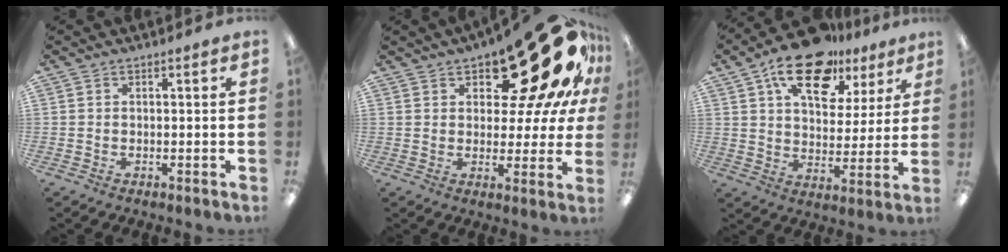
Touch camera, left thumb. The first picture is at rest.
{"total": 23.4, "force": [14.3, 9.1, 16.2], "torque": [-0.216, -0.092, 0.234]}
{"total": 18.1, "force": [11.7, 9.3, 10.3], "torque": [-0.164, -0.054, 0.201]}